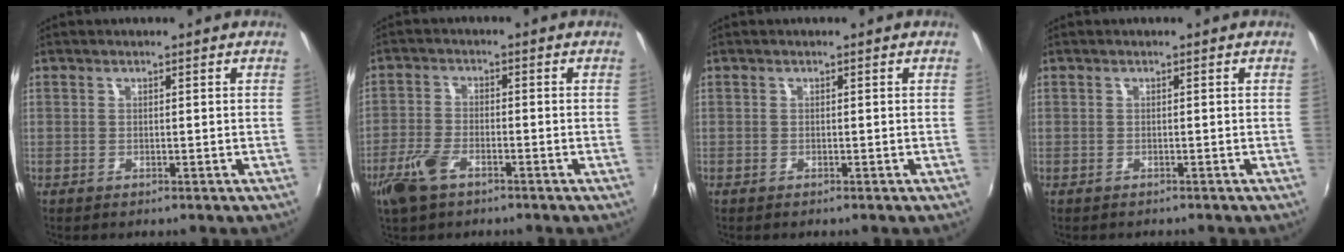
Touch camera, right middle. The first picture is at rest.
{"total": 6.5, "force": [-4.1, 2.8, 4.1], "torque": [-0.104, -0.008, -0.082]}
{"total": 0.0}
{"total": 0.7, "force": [-0.6, 0.4, -0.1], "torque": [-0.002, -0.001, -0.011]}